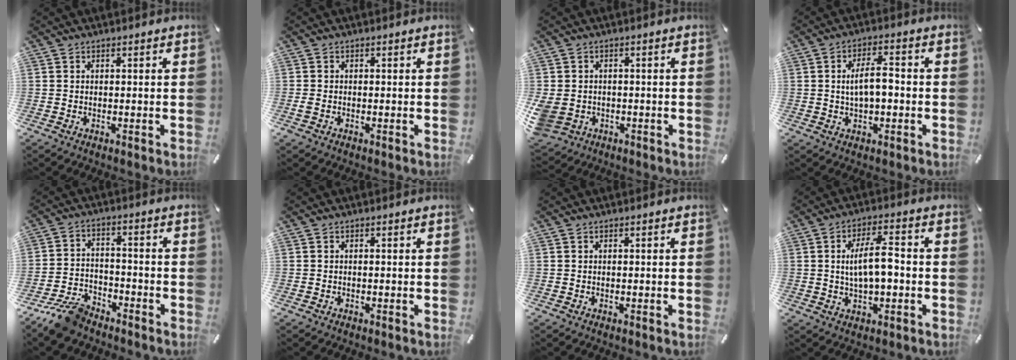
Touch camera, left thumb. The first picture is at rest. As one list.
[{"total": 1.1, "force": [-0.4, 0.5, 0.9], "torque": [-0.024, -0.003, -0.009]}, {"total": 5.6, "force": [-1.1, 4.8, 2.6], "torque": [-0.080, 0.001, -0.022]}, {"total": 6.7, "force": [-0.1, 3.3, 5.8], "torque": [-0.106, 0.009, -0.006]}, {"total": 8.9, "force": [-7.5, 3.7, 3.2], "torque": [-0.064, 0.038, -0.142]}, {"total": 0.0}, {"total": 0.0}, {"total": 9.1, "force": [-0.2, 4.1, 8.1], "torque": [-0.151, 0.012, -0.007]}]